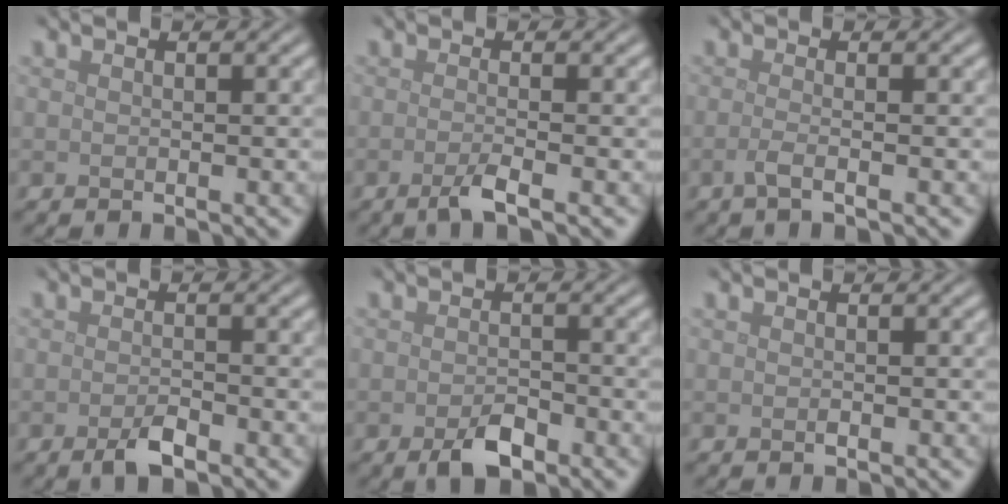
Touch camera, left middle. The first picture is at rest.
{"total": 2.0, "force": [-1.0, 0.4, 1.7], "torque": [-0.027, -0.001, -0.026]}
{"total": 1.8, "force": [-0.6, 0.6, 1.6], "torque": [-0.025, -0.005, -0.021]}
{"total": 2.0, "force": [-1.2, 0.6, 1.5], "torque": [-0.030, -0.002, -0.024]}
{"total": 2.7, "force": [-1.6, 1.2, 1.8], "torque": [-0.033, -0.002, -0.029]}
{"total": 0.0}